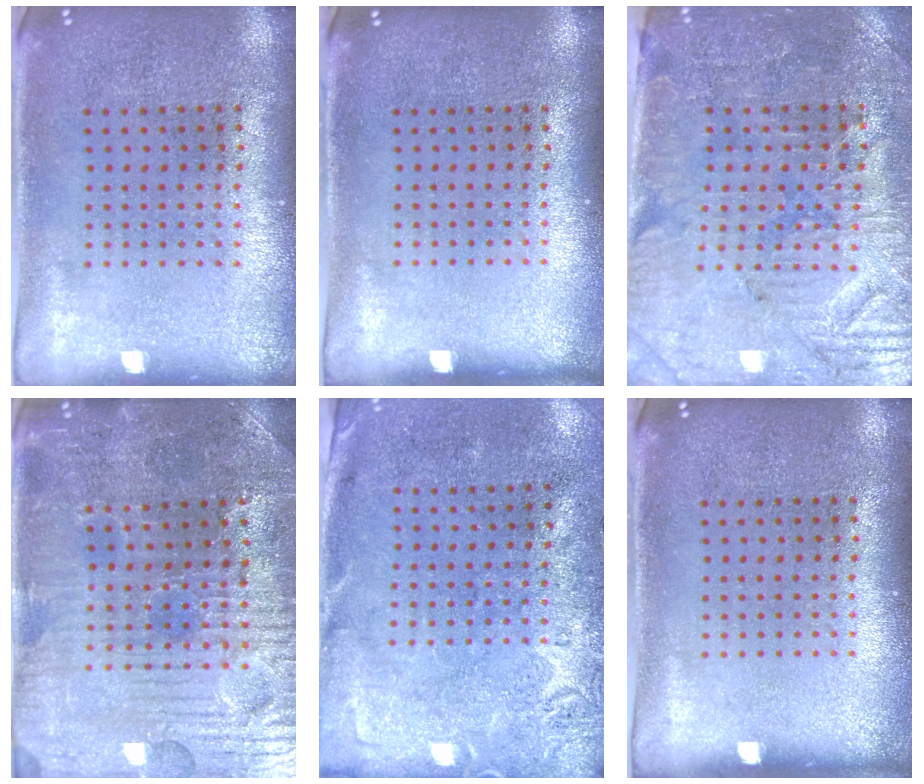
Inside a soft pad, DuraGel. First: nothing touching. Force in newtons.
{"total": 0.0}
{"total": 3.7, "press": 3.4, "slide": 1.5}
{"total": 3.8, "press": 3.7, "slide": 0.5}
{"total": 2.8, "press": 2.2, "slide": 1.8}
{"total": 0.0}